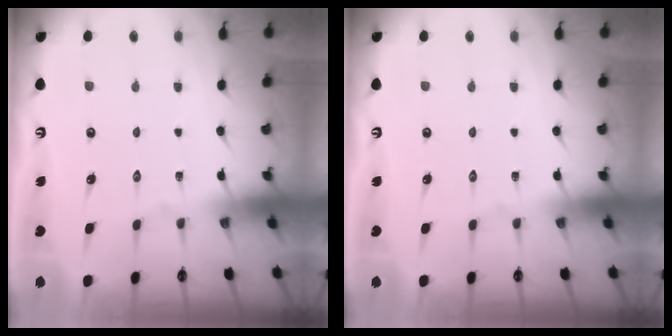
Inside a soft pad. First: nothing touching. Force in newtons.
{"total": 0.0}